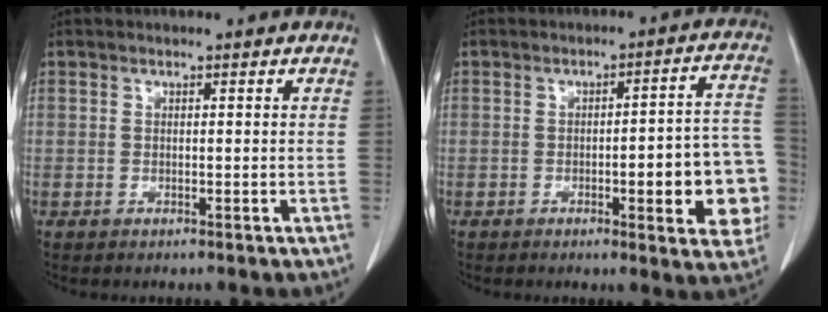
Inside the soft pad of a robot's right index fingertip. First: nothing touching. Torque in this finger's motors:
{"motor_torque": [0.41, -0.09, 0.20, 0.07]}